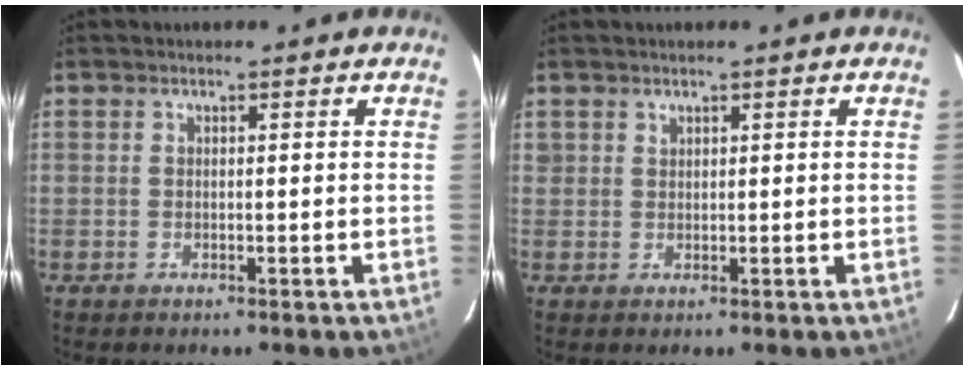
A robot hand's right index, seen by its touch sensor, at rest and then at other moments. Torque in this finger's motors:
{"motor_torque": [-0.15, 0.09, -0.04, 0.00]}